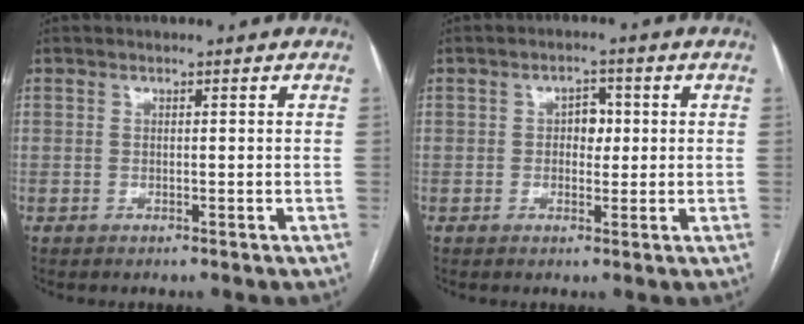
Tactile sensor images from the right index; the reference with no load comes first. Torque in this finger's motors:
{"motor_torque": [0.42, 0.04, 0.02, 0.04]}